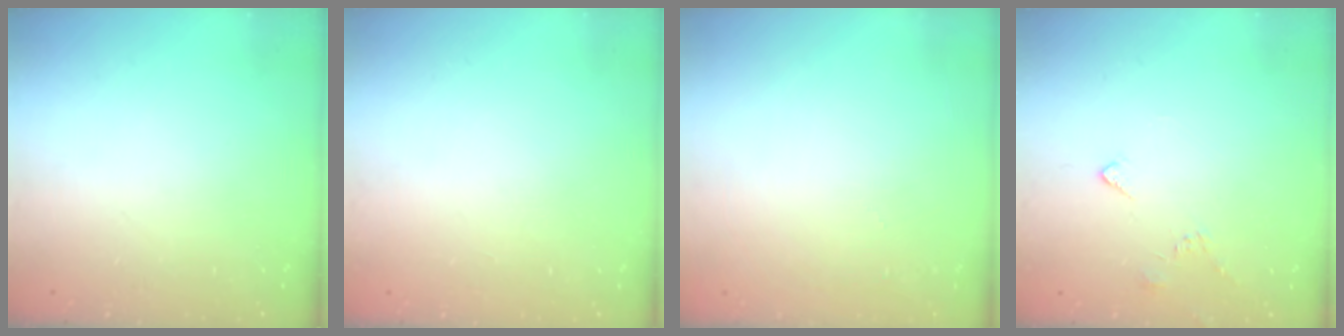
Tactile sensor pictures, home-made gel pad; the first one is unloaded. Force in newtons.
{"total": 1.7, "press": 1.7, "slide": 0.1}
{"total": 2.0, "press": 2.0, "slide": 0.1}
{"total": 3.9, "press": 3.9, "slide": 0.6}